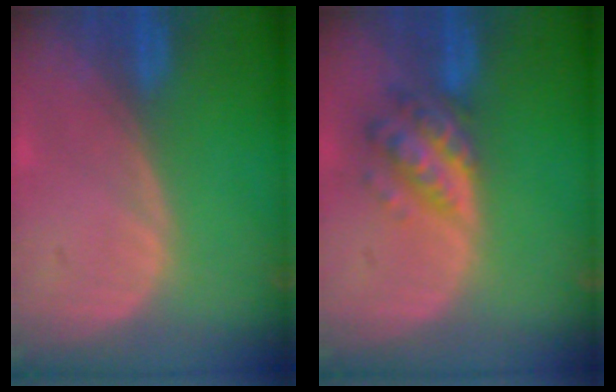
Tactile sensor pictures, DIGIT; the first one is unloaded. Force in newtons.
{"total": 6.4, "press": 5.7, "slide": 2.8}